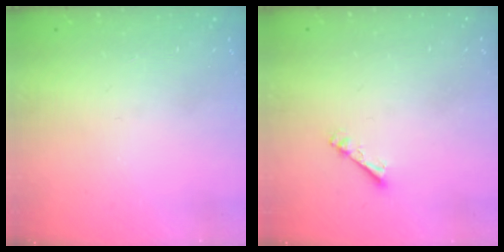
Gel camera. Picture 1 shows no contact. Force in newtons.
{"total": 2.7, "press": 2.7, "slide": 0.4}